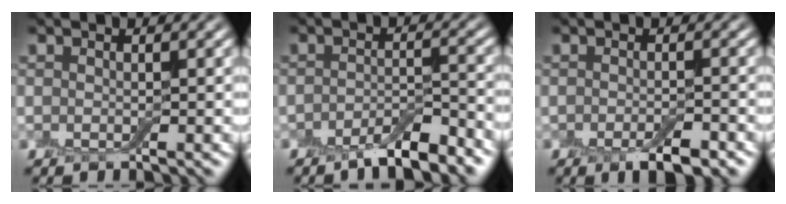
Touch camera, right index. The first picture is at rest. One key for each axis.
{"total": 4.4, "fx": -3.2, "fy": 1.1, "fz": 2.7, "tx": -0.042, "ty": 0.002, "tz": -0.054}
{"total": 3.5, "fx": -2.2, "fy": 1.2, "fz": 2.5, "tx": -0.039, "ty": -0.004, "tz": -0.032}